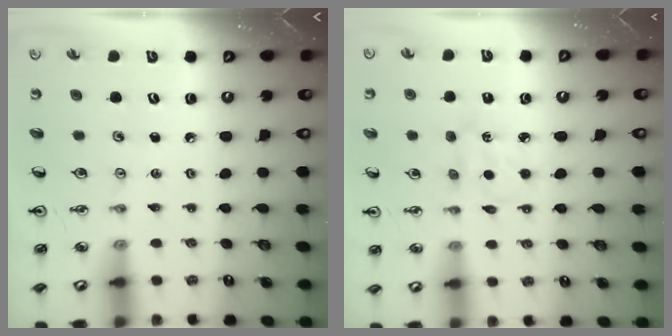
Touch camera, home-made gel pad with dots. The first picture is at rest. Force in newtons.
{"total": 6.1, "press": 6.1, "slide": 0.5}